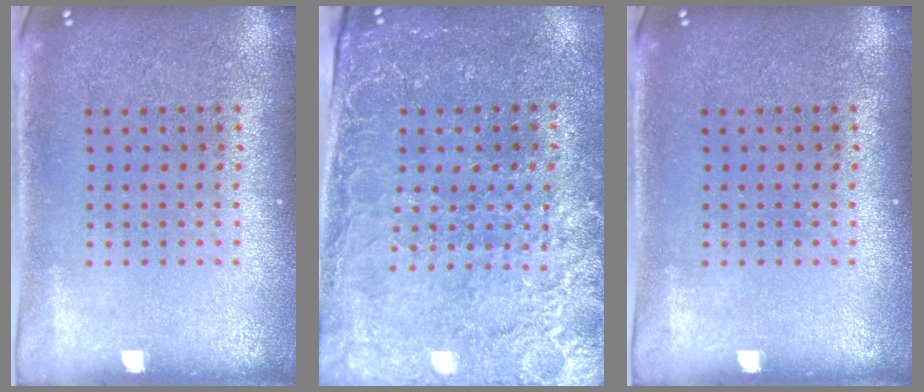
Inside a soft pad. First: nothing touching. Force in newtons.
{"total": 2.9, "press": 2.8, "slide": 0.8}
{"total": 0.0}